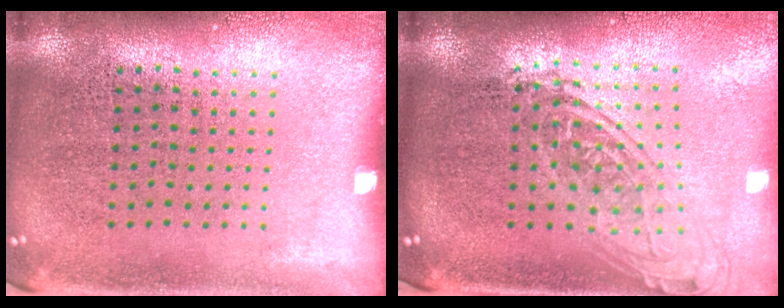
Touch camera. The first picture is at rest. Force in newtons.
{"total": 1.8, "press": 1.4, "slide": 1.2}